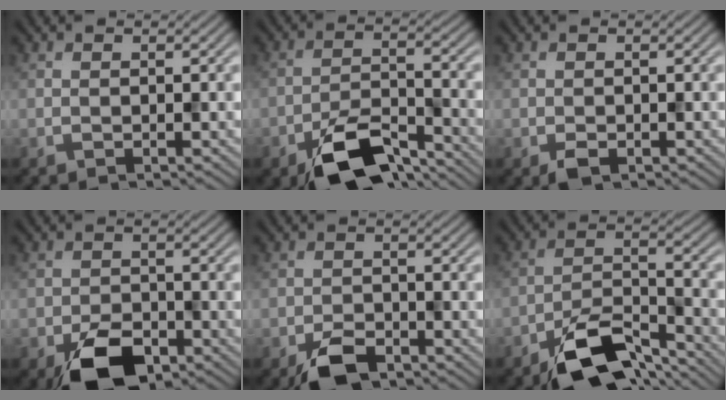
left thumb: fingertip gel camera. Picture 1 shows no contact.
{"total": 9.3, "force": [-6.5, 3.4, 5.6], "torque": [-0.097, -0.002, -0.126]}
{"total": 1.2, "force": [-0.7, 0.6, 0.7], "torque": [-0.011, -0.002, -0.010]}
{"total": 6.8, "force": [-4.1, 3.8, 3.9], "torque": [-0.064, -0.010, -0.071]}
{"total": 4.1, "force": [-2.9, 2.0, 2.1], "torque": [-0.032, -0.004, -0.055]}
{"total": 10.5, "force": [-7.5, 3.8, 6.2], "torque": [-0.105, 0.000, -0.146]}